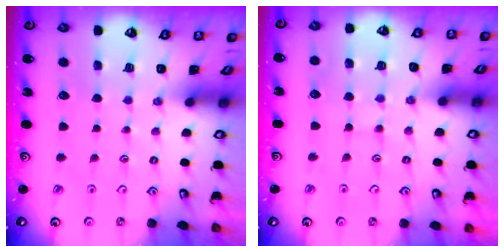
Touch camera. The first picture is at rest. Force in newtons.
{"total": 6.6, "press": 6.5, "slide": 0.6}